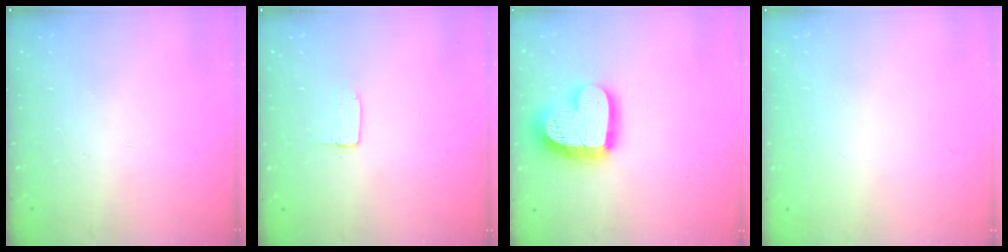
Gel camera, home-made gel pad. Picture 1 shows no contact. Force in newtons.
{"total": 2.0, "press": 2.0, "slide": 0.0}
{"total": 17.9, "press": 17.8, "slide": 1.7}
{"total": 0.0}